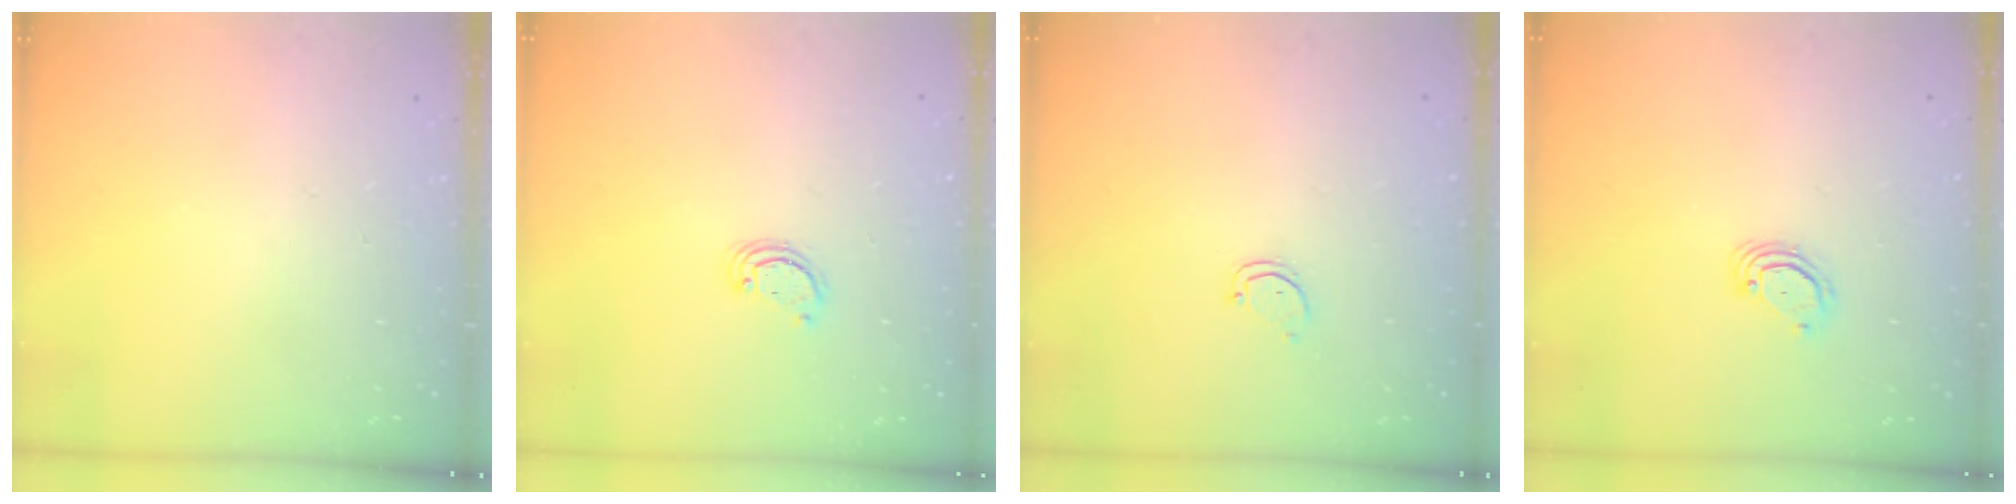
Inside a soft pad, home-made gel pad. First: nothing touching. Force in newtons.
{"total": 2.3, "press": 2.3, "slide": 0.2}
{"total": 2.6, "press": 2.6, "slide": 0.3}
{"total": 3.2, "press": 3.2, "slide": 0.2}